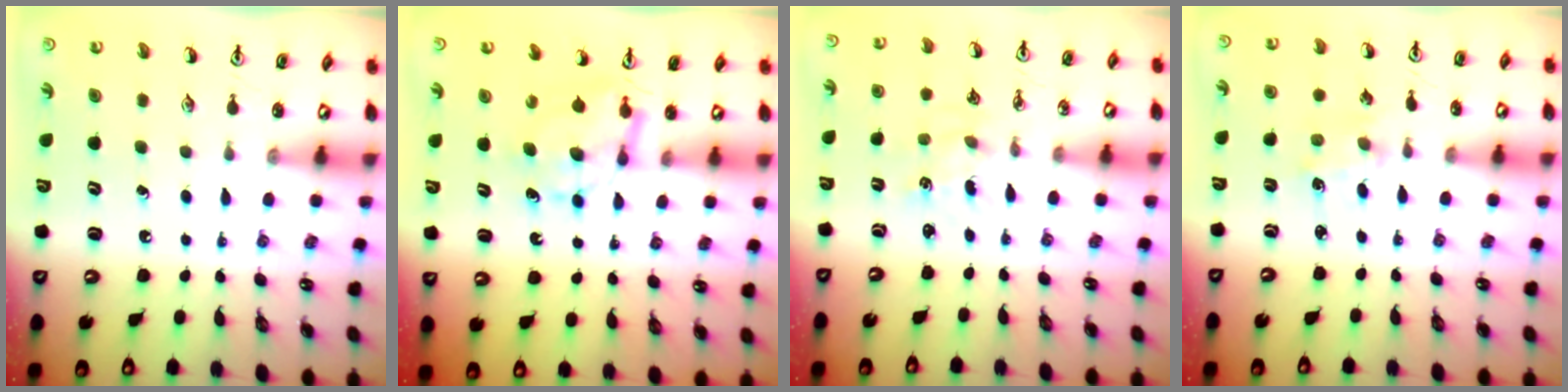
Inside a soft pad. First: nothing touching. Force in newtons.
{"total": 6.8, "press": 6.8, "slide": 0.5}
{"total": 0.7, "press": 0.7, "slide": 0.1}
{"total": 1.0, "press": 0.9, "slide": 0.2}